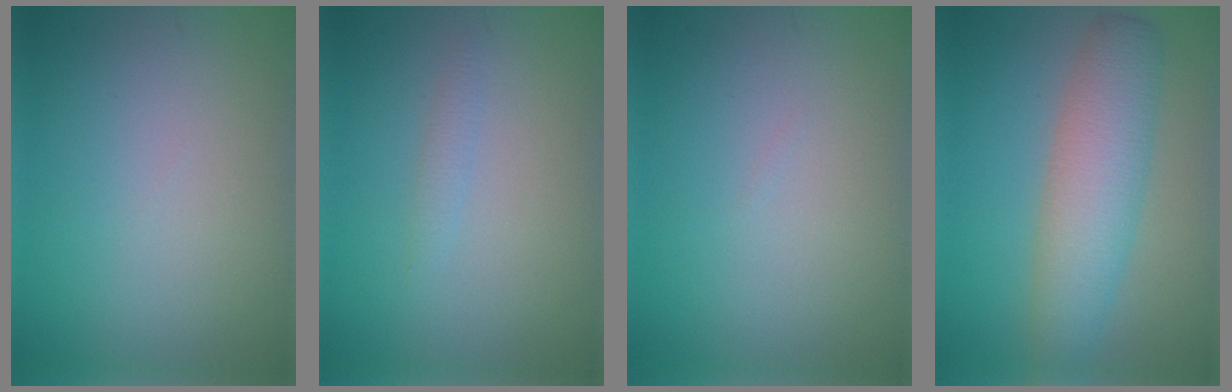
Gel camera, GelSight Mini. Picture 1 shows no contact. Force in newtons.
{"total": 0.9, "press": 0.9, "slide": 0.1}
{"total": 0.0}
{"total": 6.1, "press": 6.1, "slide": 0.4}